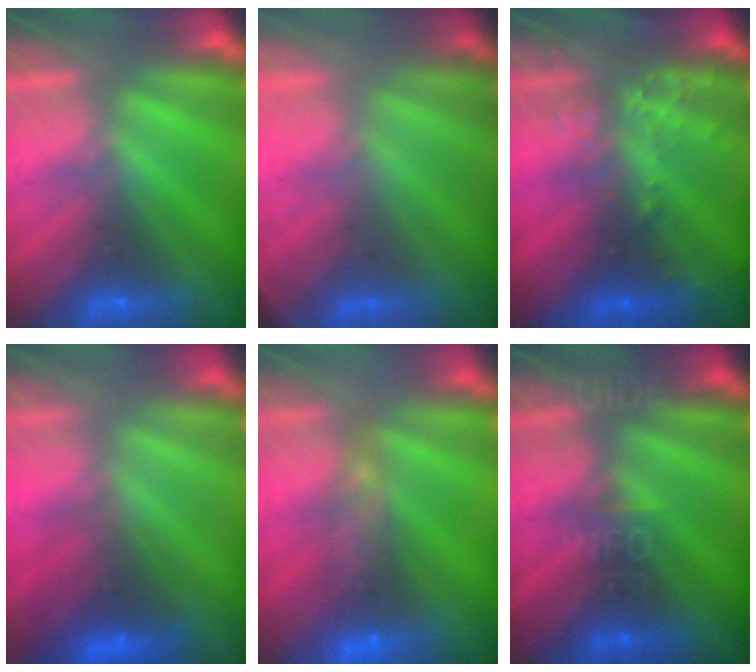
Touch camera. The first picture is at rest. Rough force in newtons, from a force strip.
{"total": 2.0}
{"total": 2.9}
{"total": 2.9}
{"total": 6.4}
{"total": 3.5}